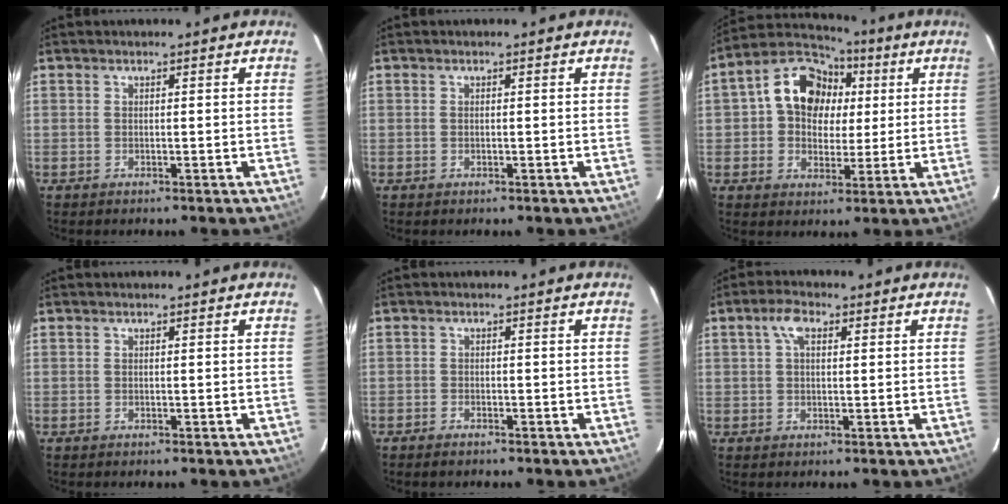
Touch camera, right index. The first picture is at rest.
{"total": 0.0}
{"total": 12.0, "force": [2.6, 9.8, 6.4], "torque": [-0.139, 0.035, 0.040]}
{"total": 0.0}
{"total": 1.2, "force": [-1.1, 0.4, 0.2], "torque": [-0.013, -0.001, -0.025]}
{"total": 3.2, "force": [1.4, 1.5, 2.5], "torque": [-0.046, 0.010, 0.025]}